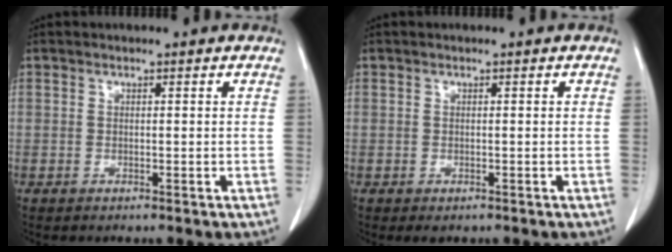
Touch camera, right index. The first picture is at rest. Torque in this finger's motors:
{"motor_torque": [-0.15, 0.02, -0.25, -0.06]}